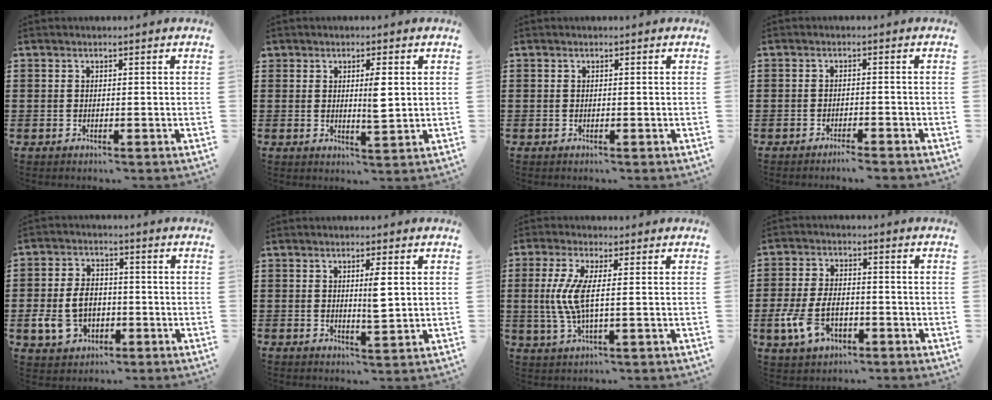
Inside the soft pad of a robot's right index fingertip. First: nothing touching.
{"total": 3.5, "force": [1.1, 1.0, 3.2], "torque": [-0.056, 0.001, 0.015]}
{"total": 0.0}
{"total": 1.7, "force": [-1.6, -0.1, 0.6], "torque": [-0.011, 0.001, -0.030]}
{"total": 6.9, "force": [-1.5, 5.1, 4.4], "torque": [-0.110, 0.005, -0.033]}
{"total": 3.5, "force": [0.7, 0.6, 3.4], "torque": [-0.056, 0.000, 0.007]}
{"total": 6.6, "force": [0.3, 1.4, 6.4], "torque": [-0.155, -0.017, -0.007]}
{"total": 7.2, "force": [-2.6, 4.3, 5.2], "torque": [-0.121, 0.003, -0.053]}